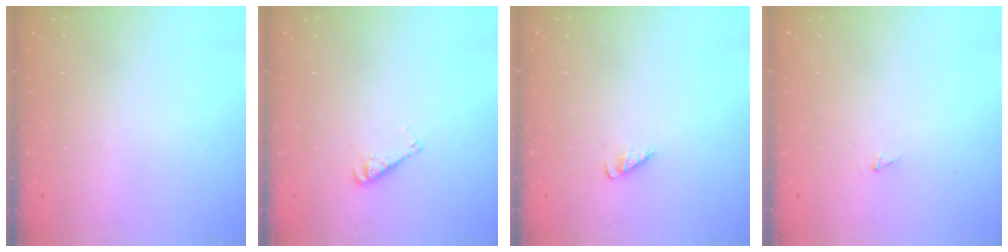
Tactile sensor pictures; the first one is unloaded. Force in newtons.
{"total": 2.9, "press": 2.9, "slide": 0.3}
{"total": 1.5, "press": 1.5, "slide": 0.3}
{"total": 0.7, "press": 0.7, "slide": 0.0}